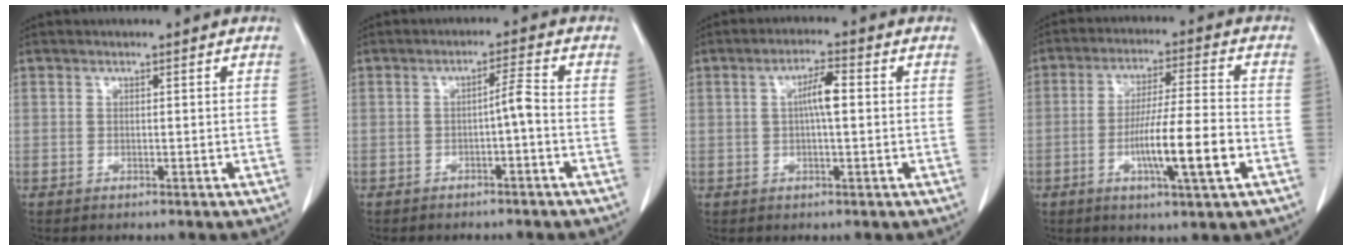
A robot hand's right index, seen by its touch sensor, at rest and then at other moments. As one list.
[{"total": 2.7, "force": [-1.0, -0.1, 2.5], "torque": [-0.040, 0.006, -0.017]}, {"total": 4.3, "force": [0.4, 0.6, 4.3], "torque": [-0.077, 0.008, 0.005]}, {"total": 11.0, "force": [-3.4, 0.3, 10.5], "torque": [-0.186, -0.007, -0.059]}]